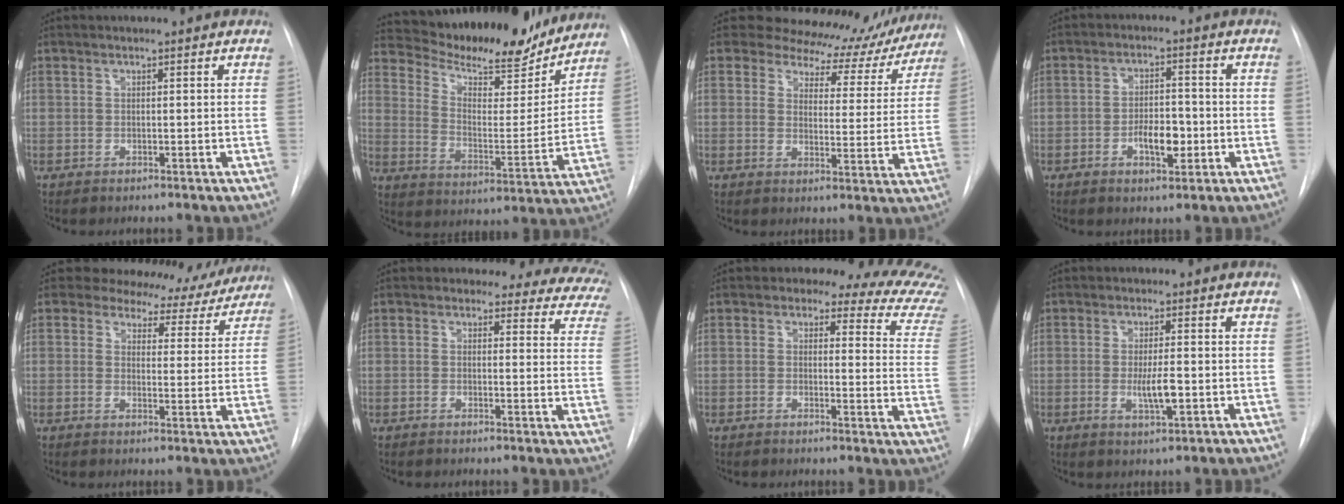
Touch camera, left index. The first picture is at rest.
{"total": 20.3, "force": [18.8, 4.2, 6.5], "torque": [-0.102, -0.021, 0.273]}
{"total": 15.1, "force": [13.7, 5.8, 2.6], "torque": [-0.006, -0.023, 0.145]}
{"total": 5.5, "force": [-1.8, 2.4, 4.6], "torque": [-0.074, 0.004, -0.026]}
{"total": 11.4, "force": [10.6, 4.2, 0.7], "torque": [0.018, -0.015, 0.106]}
{"total": 15.1, "force": [13.6, 5.8, 3.2], "torque": [-0.003, -0.054, 0.113]}
{"total": 14.6, "force": [12.5, 4.4, 5.9], "torque": [-0.036, -0.048, 0.102]}
{"total": 4.3, "force": [-0.8, 0.9, 4.1], "torque": [-0.076, -0.007, -0.011]}